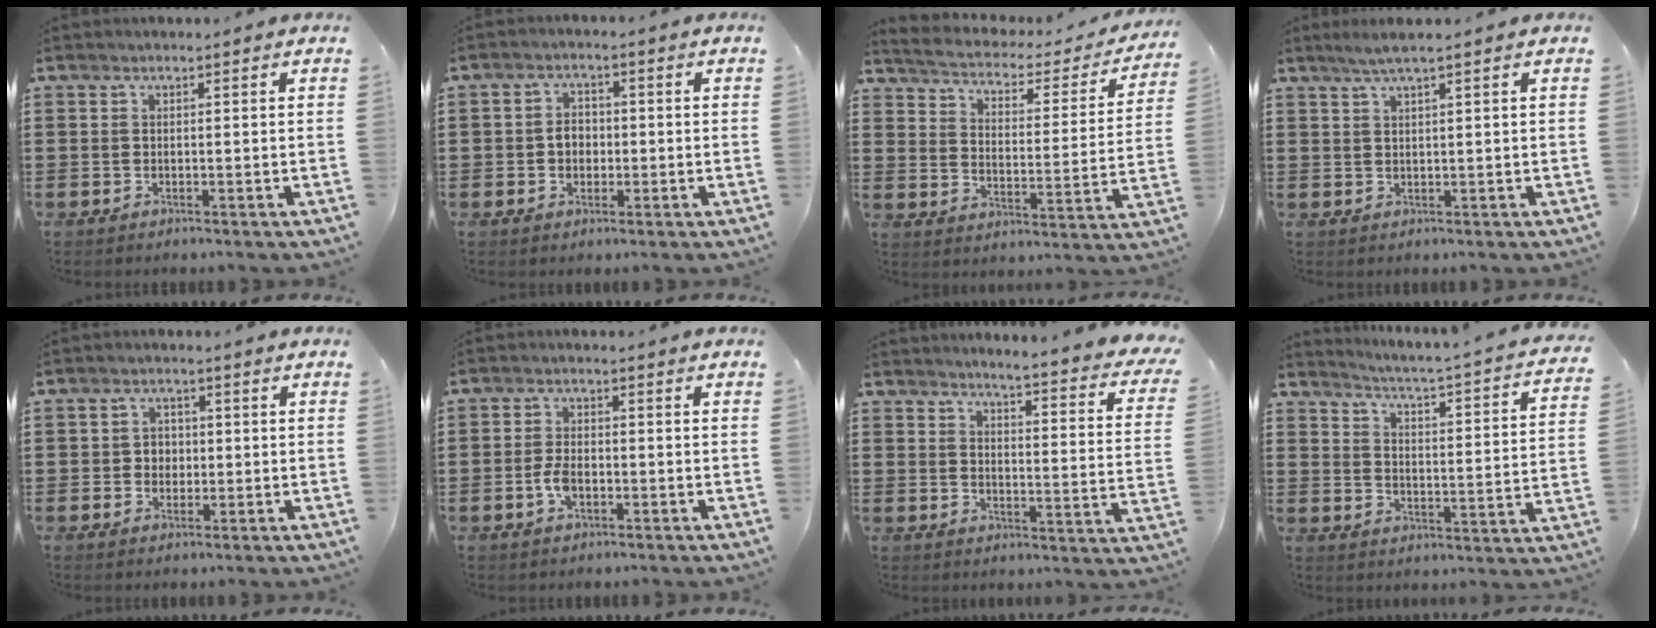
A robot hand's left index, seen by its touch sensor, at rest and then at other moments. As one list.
[{"total": 3.0, "force": [-0.3, 2.3, 1.8], "torque": [-0.039, 0.006, -0.009]}, {"total": 2.6, "force": [2.3, 0.7, 1.0], "torque": [-0.036, -0.022, 0.029]}, {"total": 2.3, "force": [1.4, -0.2, 1.8], "torque": [-0.035, 0.001, 0.025]}, {"total": 2.6, "force": [-0.1, 2.3, 1.1], "torque": [-0.022, 0.004, -0.008]}, {"total": 3.5, "force": [-1.1, 1.8, 2.8], "torque": [-0.072, -0.003, -0.024]}, {"total": 3.9, "force": [3.5, -0.7, 1.5], "torque": [-0.041, -0.036, 0.051]}, {"total": 2.8, "force": [2.6, -0.7, 1.0], "torque": [-0.039, -0.035, 0.030]}]